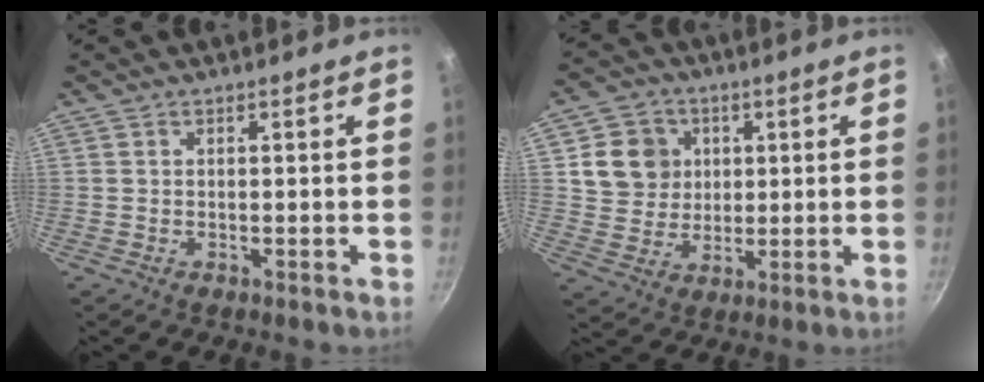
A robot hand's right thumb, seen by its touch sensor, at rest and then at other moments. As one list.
[{"total": 9.6, "force": [2.4, 8.7, 3.3], "torque": [-0.025, -0.002, 0.042]}]